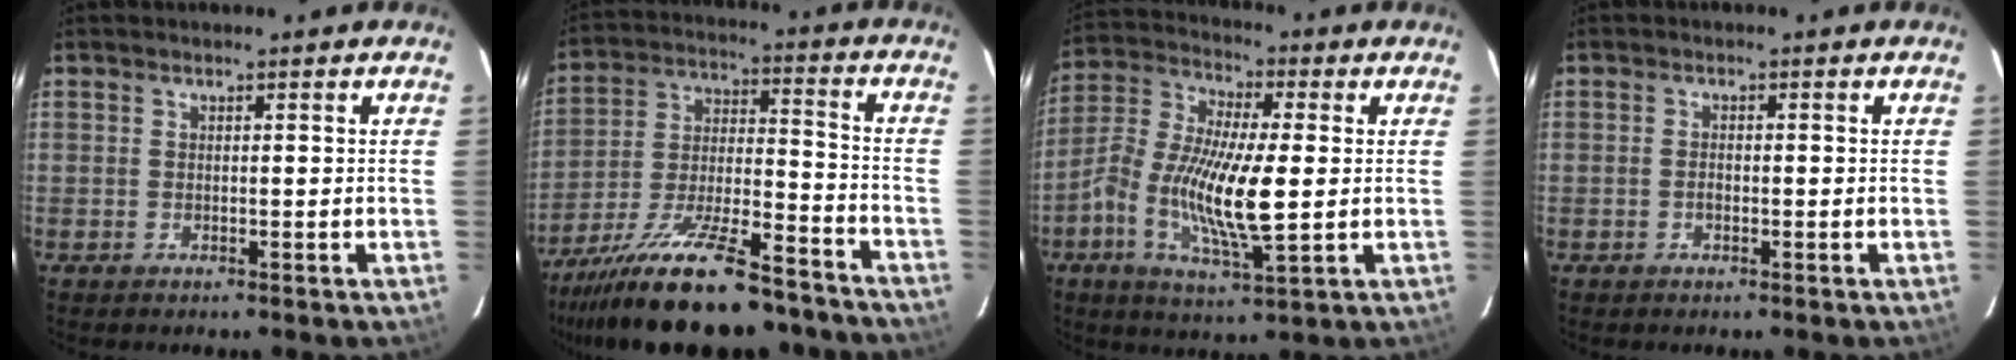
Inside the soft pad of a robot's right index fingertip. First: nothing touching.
{"total": 23.9, "force": [-18.9, 6.3, 13.2], "torque": [-0.242, -0.032, -0.286]}
{"total": 14.8, "force": [-2.0, 4.2, 14.1], "torque": [-0.286, -0.003, -0.045]}
{"total": 1.3, "force": [-0.5, 0.7, 0.9], "torque": [-0.020, 0.003, -0.009]}